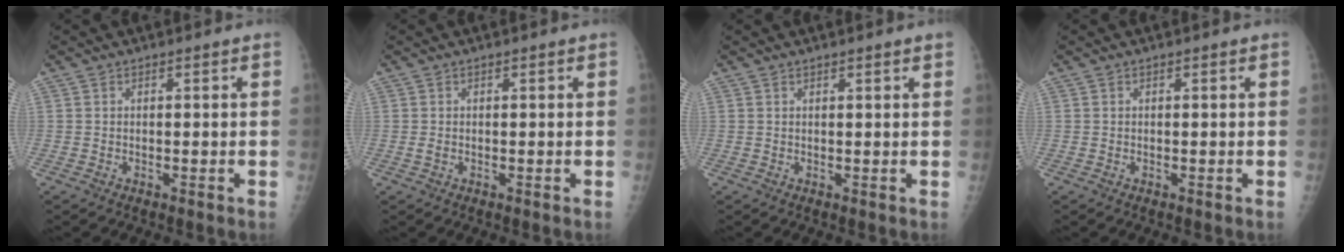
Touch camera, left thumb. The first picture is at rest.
{"total": 0.8, "force": [-0.1, 0.5, 0.6], "torque": [-0.015, -0.001, -0.001]}
{"total": 1.6, "force": [1.2, 0.0, 1.1], "torque": [-0.011, 0.001, 0.017]}
{"total": 0.0}